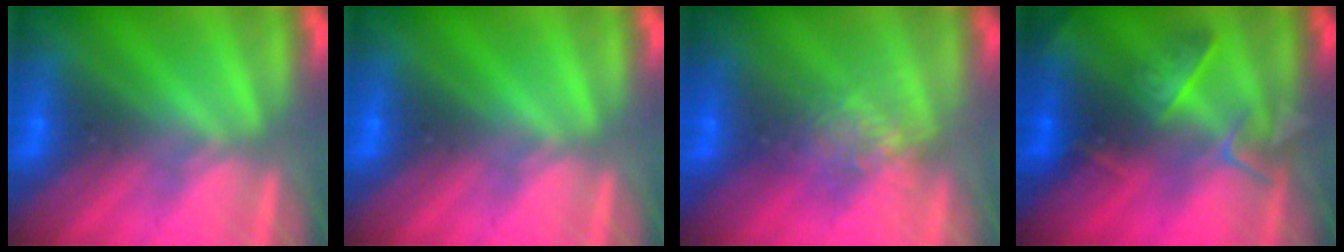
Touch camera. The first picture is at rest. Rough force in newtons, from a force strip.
{"total": 0.0}
{"total": 4.0}
{"total": 2.6}